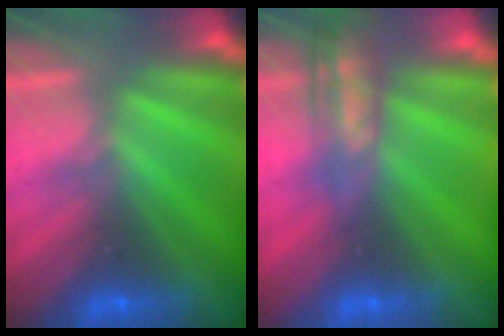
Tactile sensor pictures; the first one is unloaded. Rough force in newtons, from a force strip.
{"total": 2.9}